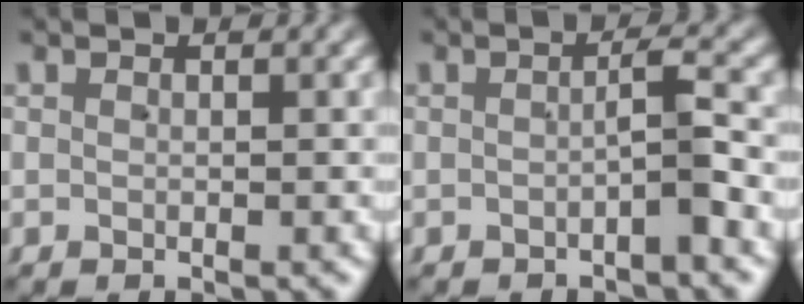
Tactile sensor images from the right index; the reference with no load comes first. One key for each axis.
{"total": 1.9, "fx": -0.8, "fy": 0.1, "fz": 1.7, "tx": -0.017, "ty": 0.007, "tz": -0.015}